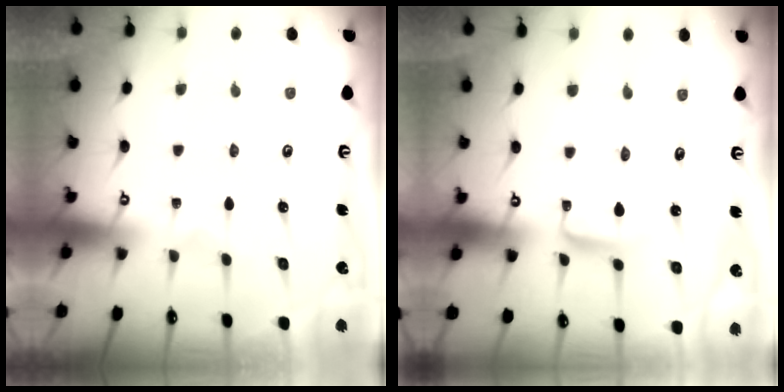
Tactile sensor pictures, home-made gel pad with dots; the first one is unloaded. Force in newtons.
{"total": 3.6, "press": 3.6, "slide": 0.2}